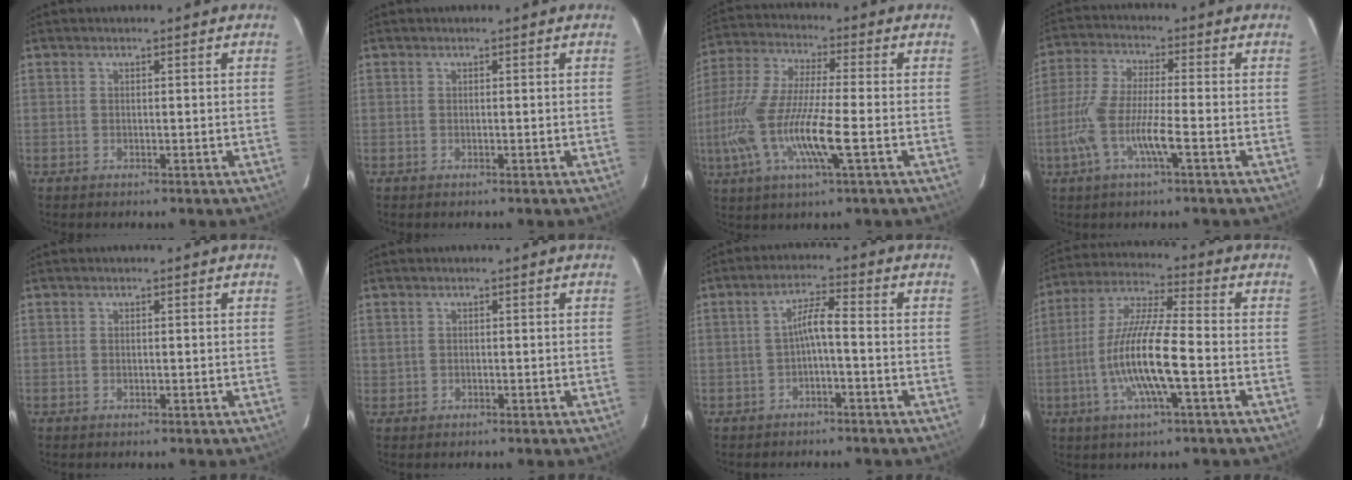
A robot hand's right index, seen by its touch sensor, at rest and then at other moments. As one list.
[{"total": 0.0}, {"total": 16.7, "force": [-4.3, 2.6, 15.9], "torque": [-0.325, -0.016, -0.088]}, {"total": 10.4, "force": [-3.6, 1.4, 9.7], "torque": [-0.208, -0.006, -0.069]}, {"total": 0.0}, {"total": 0.7, "force": [0.1, 0.7, 0.1], "torque": [0.001, 0.002, 0.003]}, {"total": 3.7, "force": [-1.4, 0.2, 3.4], "torque": [-0.071, 0.011, -0.024]}, {"total": 13.5, "force": [-3.7, 1.6, 12.9], "torque": [-0.259, -0.005, -0.072]}]